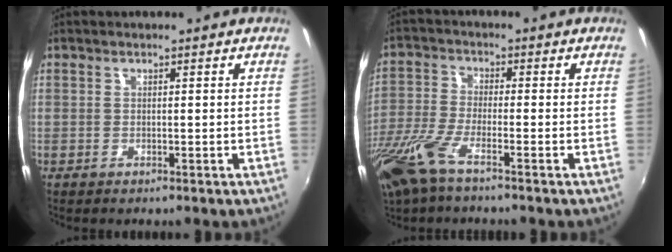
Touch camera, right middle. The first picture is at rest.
{"total": 11.0, "force": [-7.3, 2.4, 7.9], "torque": [-0.185, -0.033, -0.148]}